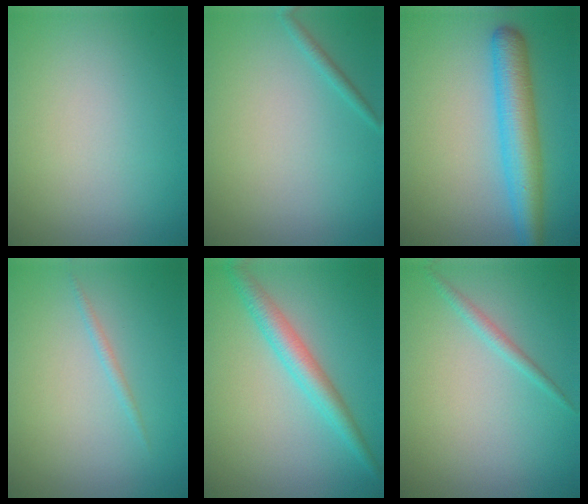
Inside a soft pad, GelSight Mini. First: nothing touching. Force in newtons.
{"total": 0.9, "press": 0.9, "slide": 0.1}
{"total": 5.6, "press": 5.6, "slide": 0.1}
{"total": 0.7, "press": 0.7, "slide": 0.0}
{"total": 3.4, "press": 3.4, "slide": 0.1}
{"total": 1.3, "press": 1.3, "slide": 0.0}